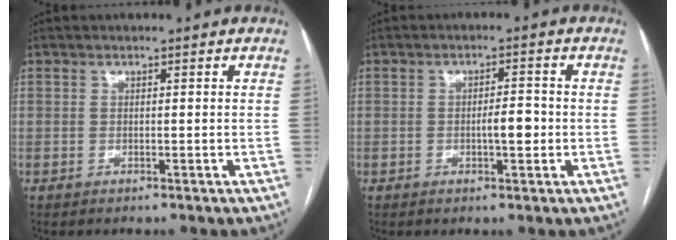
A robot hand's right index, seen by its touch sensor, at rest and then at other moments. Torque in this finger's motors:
{"motor_torque": [0.46, -0.11, 0.23, 0.07]}